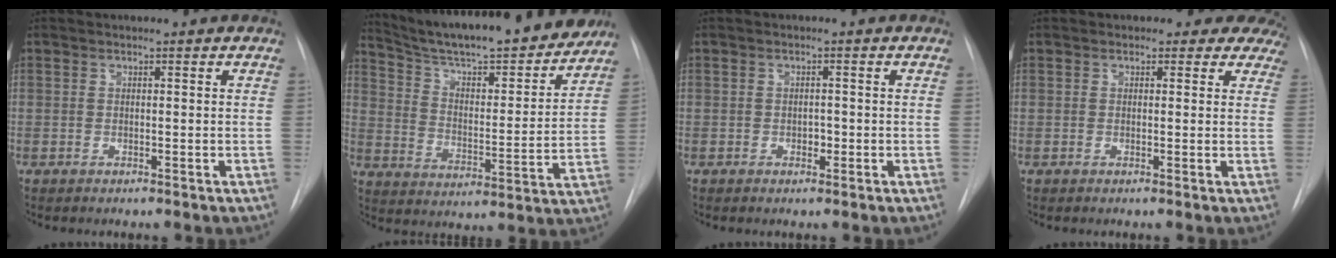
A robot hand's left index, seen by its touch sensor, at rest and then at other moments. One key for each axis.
{"total": 22.4, "fx": 20.1, "fy": 3.0, "fz": 9.4, "tx": -0.153, "ty": -0.016, "tz": 0.294}
{"total": 1.2, "fx": -0.4, "fy": 0.8, "fz": 0.8, "tx": -0.012, "ty": 0.002, "tz": -0.005}
{"total": 7.3, "fx": 6.4, "fy": 3.5, "fz": 0.5, "tx": 0.034, "ty": -0.002, "tz": 0.041}